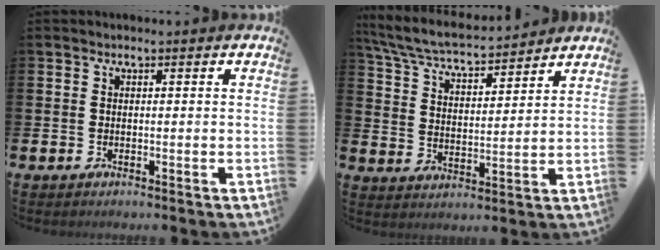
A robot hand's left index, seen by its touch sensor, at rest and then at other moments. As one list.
[{"total": 6.0, "force": [5.7, 0.8, 1.6], "torque": [-0.061, -0.039, 0.097]}]